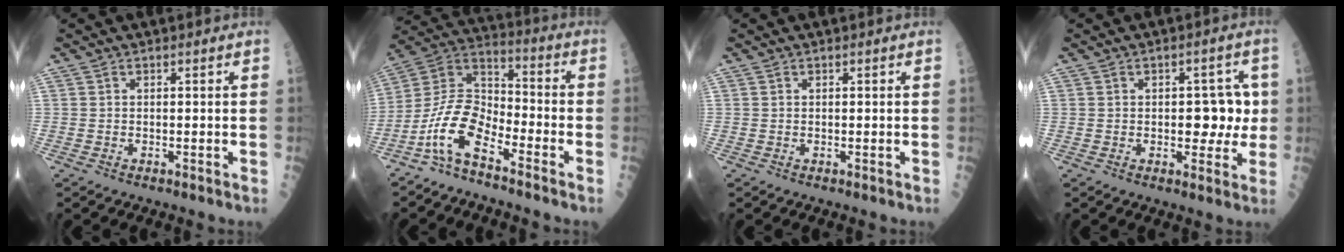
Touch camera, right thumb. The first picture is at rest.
{"total": 11.6, "force": [-6.9, 4.6, 8.2], "torque": [-0.162, 0.071, -0.143]}
{"total": 0.0}
{"total": 6.5, "force": [0.1, 4.0, 5.2], "torque": [-0.025, 0.009, 0.002]}